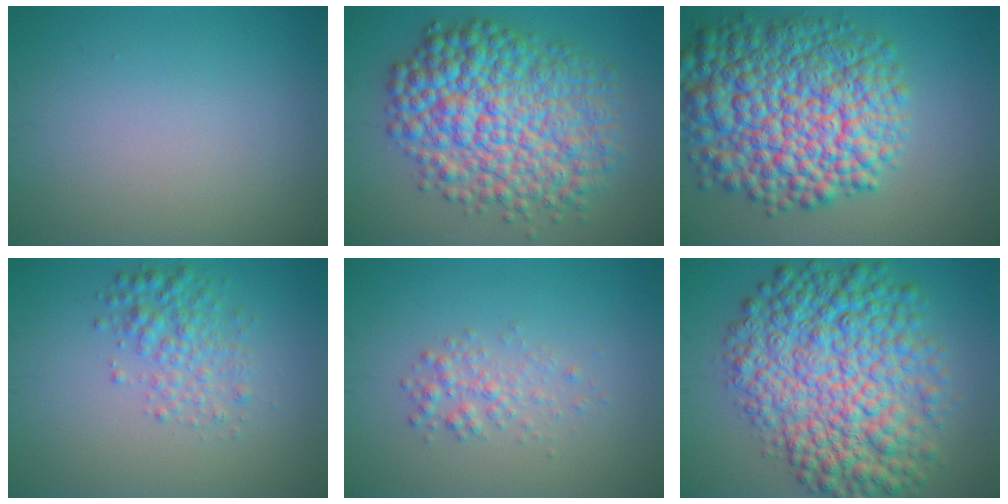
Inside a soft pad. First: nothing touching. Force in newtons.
{"total": 11.4, "press": 11.4, "slide": 0.1}
{"total": 13.3, "press": 13.3, "slide": 0.3}
{"total": 3.0, "press": 3.0, "slide": 0.1}
{"total": 1.9, "press": 1.9, "slide": 0.0}
{"total": 12.1, "press": 12.1, "slide": 0.1}